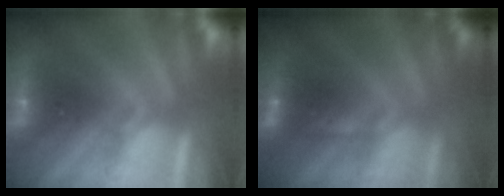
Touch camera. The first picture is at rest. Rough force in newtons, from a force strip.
{"total": 2.3}